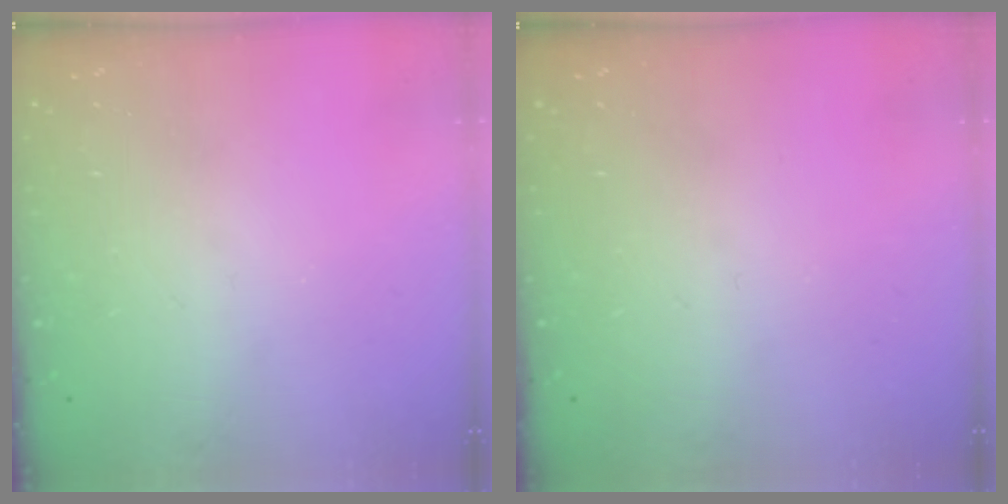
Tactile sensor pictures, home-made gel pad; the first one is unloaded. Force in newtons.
{"total": 0.0}